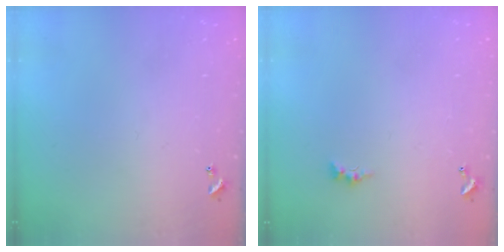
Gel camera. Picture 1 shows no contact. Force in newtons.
{"total": 0.0}